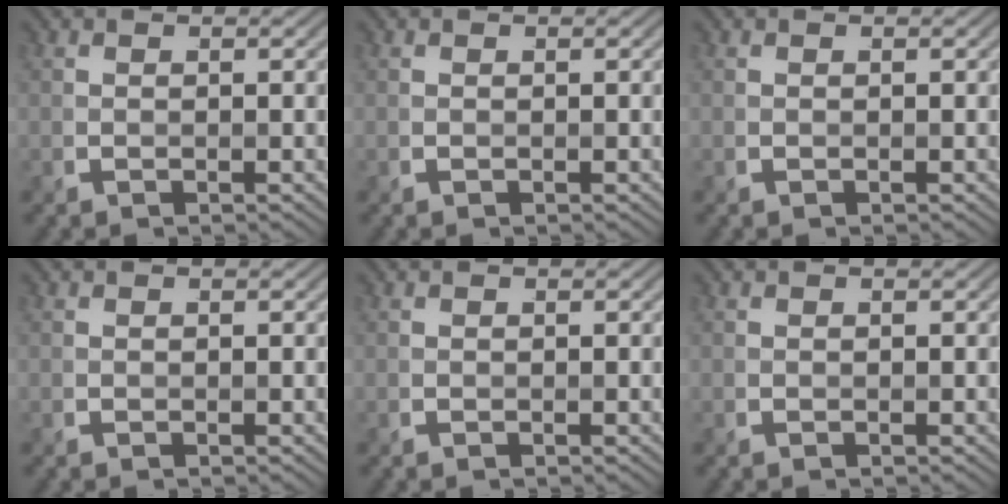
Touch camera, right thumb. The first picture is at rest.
{"total": 0.0}
{"total": 0.0}
{"total": 0.0}
{"total": 0.0}
{"total": 0.0}